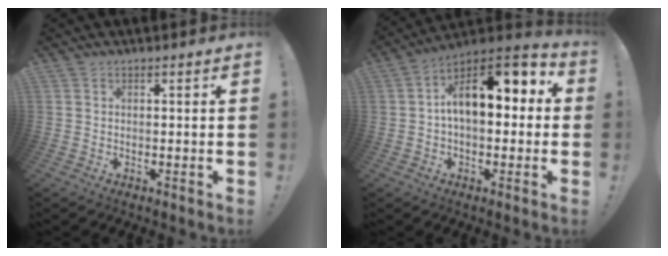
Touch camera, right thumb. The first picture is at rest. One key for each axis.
{"total": 14.7, "fx": 3.7, "fy": 8.2, "fz": 11.6, "tx": -0.167, "ty": -0.008, "tz": 0.067}